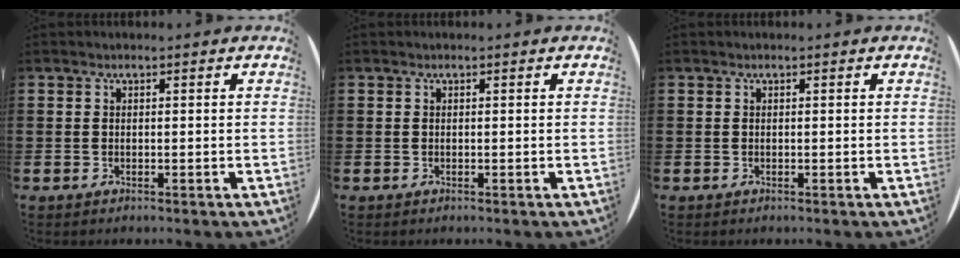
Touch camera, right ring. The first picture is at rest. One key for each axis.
{"total": 0.0}
{"total": 0.0}